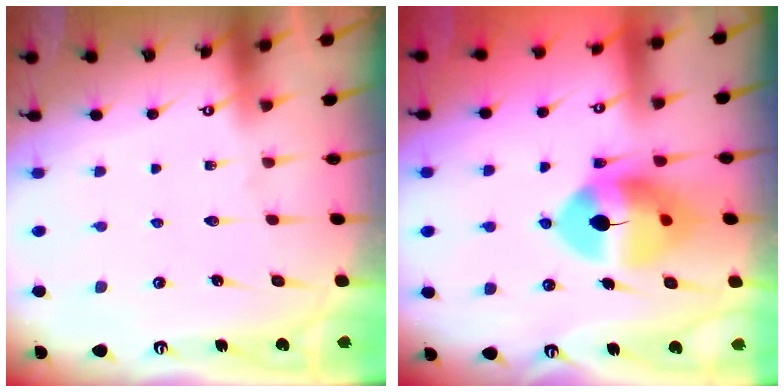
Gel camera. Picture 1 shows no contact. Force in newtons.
{"total": 11.6, "press": 11.4, "slide": 1.9}